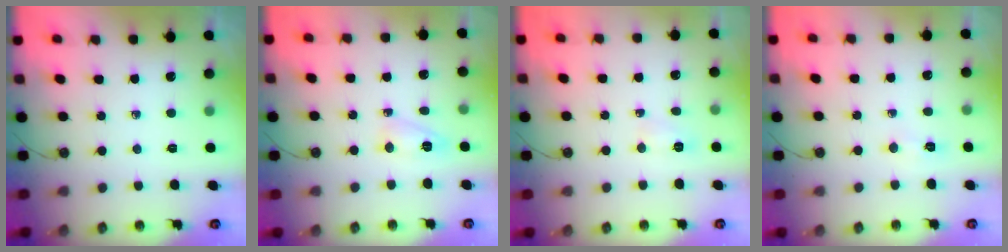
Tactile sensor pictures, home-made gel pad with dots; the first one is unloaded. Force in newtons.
{"total": 4.5, "press": 4.5, "slide": 0.6}
{"total": 3.5, "press": 3.2, "slide": 1.2}
{"total": 3.1, "press": 2.8, "slide": 1.3}